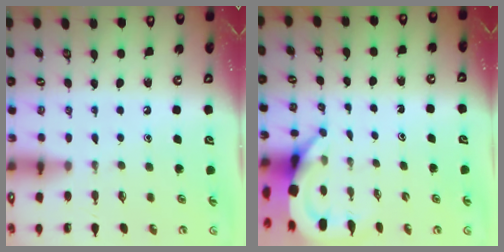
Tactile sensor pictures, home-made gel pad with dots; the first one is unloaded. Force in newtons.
{"total": 6.2, "press": 6.2, "slide": 0.5}